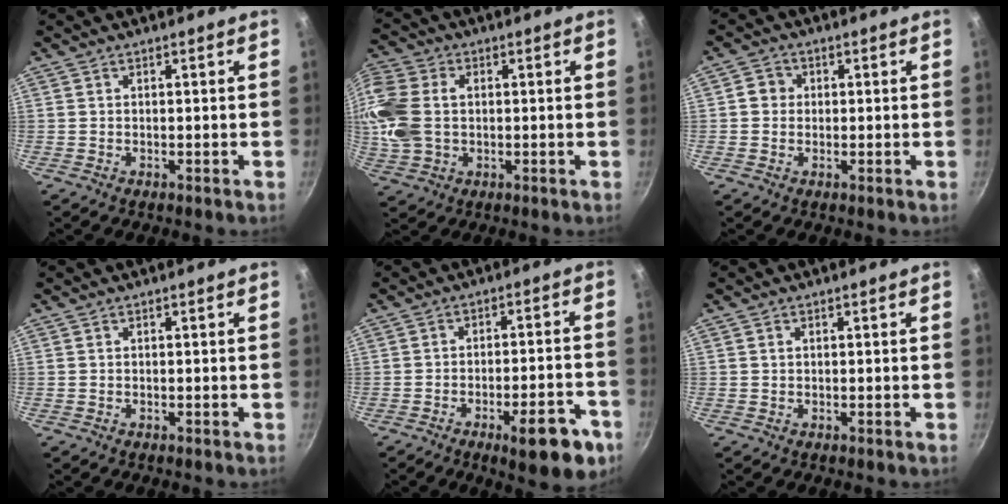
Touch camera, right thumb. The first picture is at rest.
{"total": 16.1, "force": [1.3, 11.7, 11.0], "torque": [-0.291, 0.014, 0.027]}
{"total": 3.2, "force": [0.2, 3.0, 1.1], "torque": [-0.001, 0.007, -0.002]}
{"total": 0.0}
{"total": 11.4, "force": [-6.1, 3.5, 9.0], "torque": [-0.110, 0.031, -0.081]}
{"total": 0.6, "force": [0.2, 0.4, 0.4], "torque": [-0.007, 0.000, 0.005]}